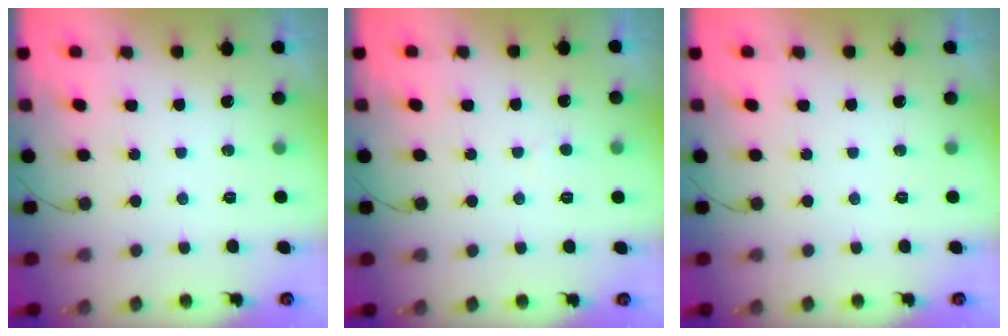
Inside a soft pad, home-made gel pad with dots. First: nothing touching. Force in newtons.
{"total": 1.7, "press": 1.7, "slide": 0.1}
{"total": 0.0}